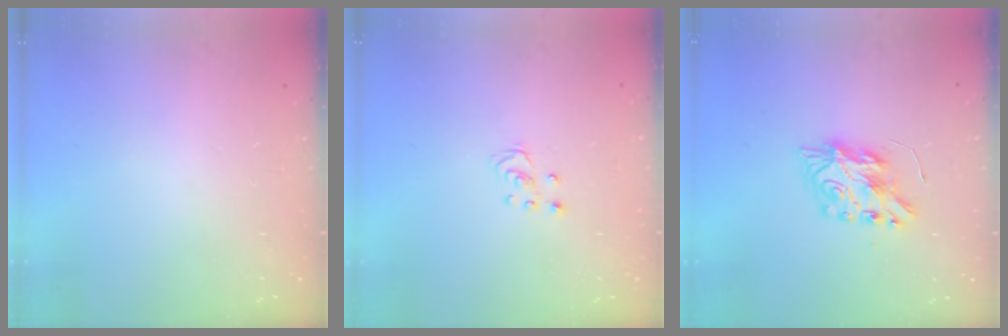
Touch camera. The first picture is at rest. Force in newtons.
{"total": 2.5, "press": 2.5, "slide": 0.2}
{"total": 8.4, "press": 8.4, "slide": 0.7}